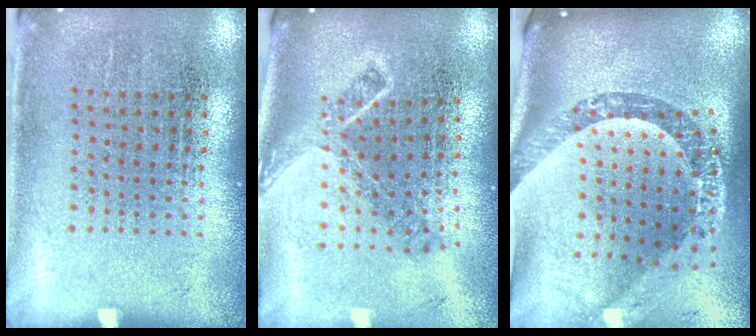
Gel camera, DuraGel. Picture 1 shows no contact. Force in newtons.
{"total": 1.9, "press": 1.4, "slide": 1.3}
{"total": 3.8, "press": 2.6, "slide": 2.8}